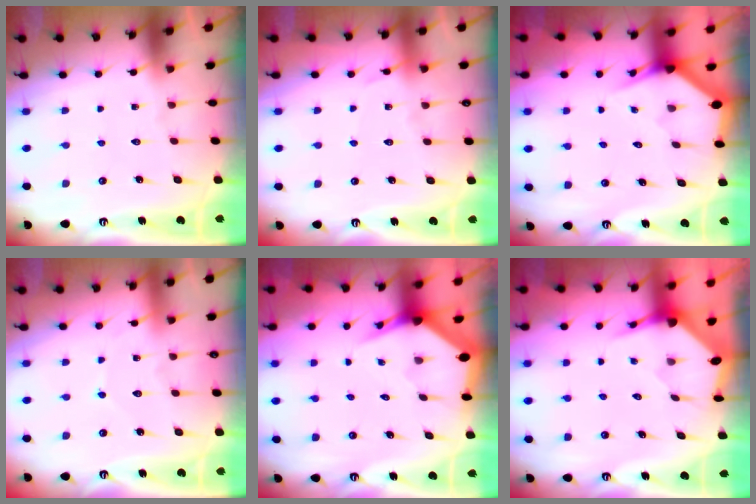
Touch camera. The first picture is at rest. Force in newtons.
{"total": 4.0, "press": 4.0, "slide": 0.4}
{"total": 2.7, "press": 2.7, "slide": 0.2}
{"total": 3.4, "press": 3.4, "slide": 0.3}
{"total": 3.6, "press": 3.6, "slide": 0.4}
{"total": 3.7, "press": 3.6, "slide": 0.5}